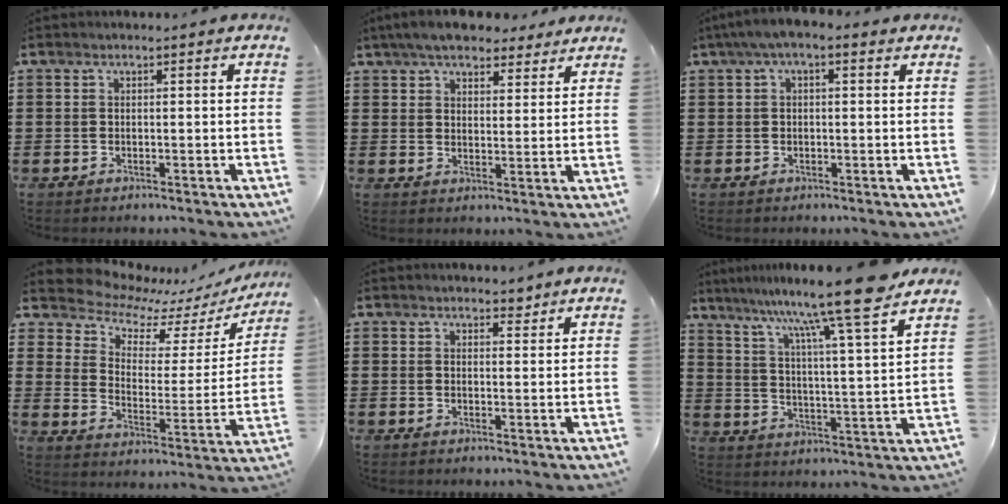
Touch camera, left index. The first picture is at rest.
{"total": 6.1, "force": [5.5, 1.9, 2.0], "torque": [-0.057, -0.002, 0.103]}
{"total": 2.6, "force": [0.6, 1.0, 2.3], "torque": [-0.044, 0.007, 0.009]}
{"total": 7.6, "force": [7.1, 2.2, 1.4], "torque": [-0.066, -0.061, 0.122]}
{"total": 2.3, "force": [2.0, 1.0, 0.6], "torque": [0.000, 0.000, 0.035]}
{"total": 11.6, "force": [9.8, -1.6, 6.0], "torque": [-0.126, -0.066, 0.152]}